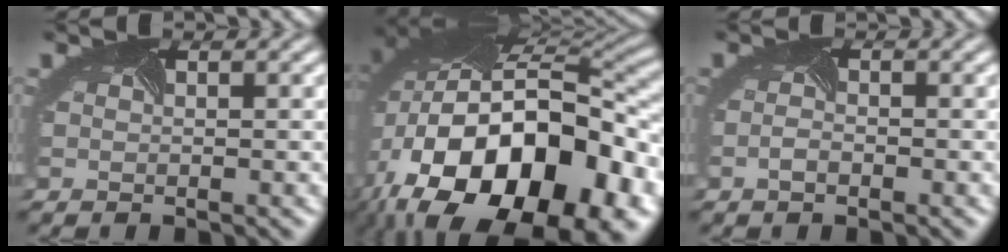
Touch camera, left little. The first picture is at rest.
{"total": 19.5, "force": [-6.4, 11.3, 14.5], "torque": [-0.279, -0.048, -0.073]}
{"total": 1.3, "force": [-1.2, 0.0, 0.2], "torque": [-0.017, -0.002, -0.017]}